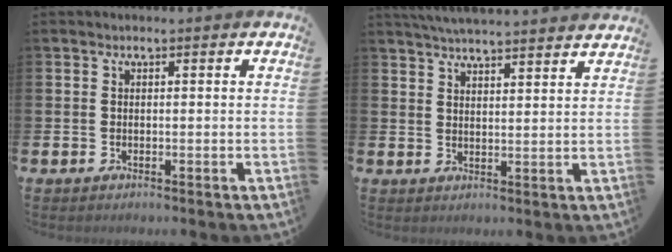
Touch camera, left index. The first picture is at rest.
{"total": 4.8, "force": [4.8, -0.1, 0.6], "torque": [-0.018, -0.027, 0.085]}